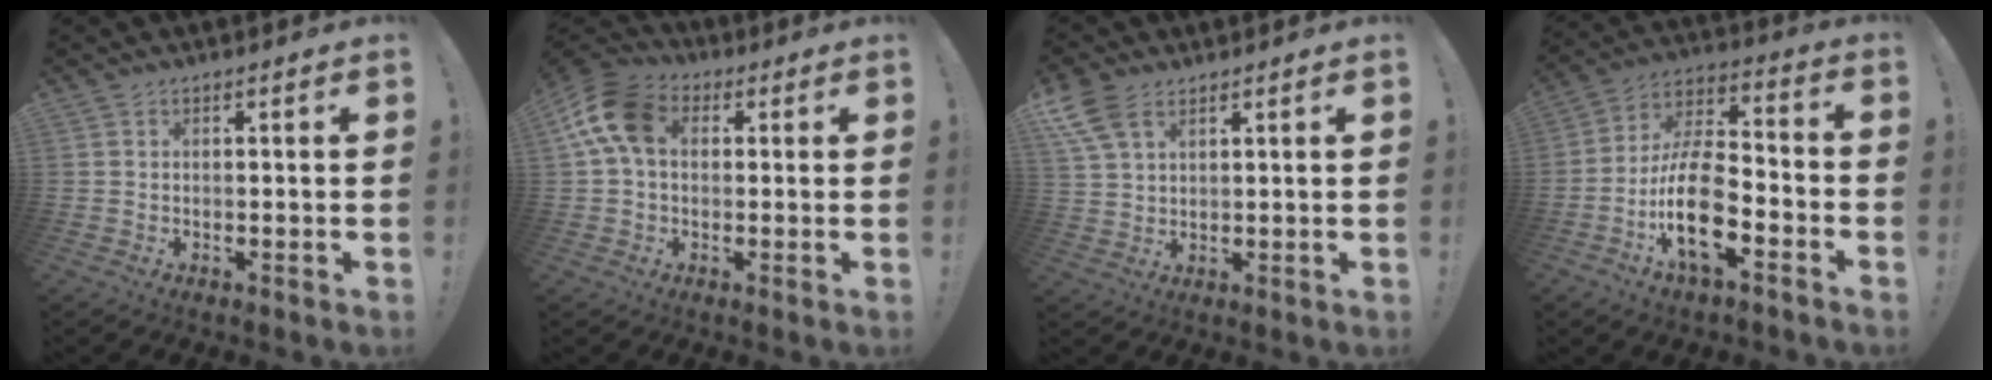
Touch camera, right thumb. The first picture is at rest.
{"total": 13.9, "force": [2.9, 9.5, 9.8], "torque": [-0.181, 0.012, 0.060]}
{"total": 8.4, "force": [4.6, 4.6, 5.4], "torque": [-0.107, -0.009, 0.092]}
{"total": 19.0, "force": [-7.6, 9.0, 14.8], "torque": [-0.296, 0.043, -0.123]}